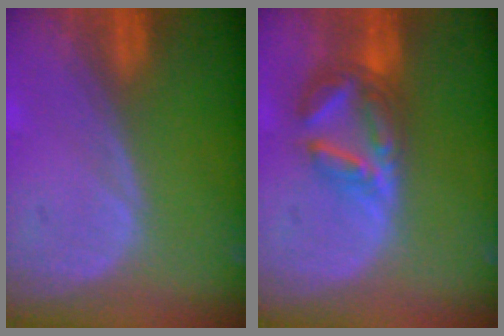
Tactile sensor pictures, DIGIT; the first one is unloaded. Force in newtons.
{"total": 7.2, "press": 6.2, "slide": 3.5}